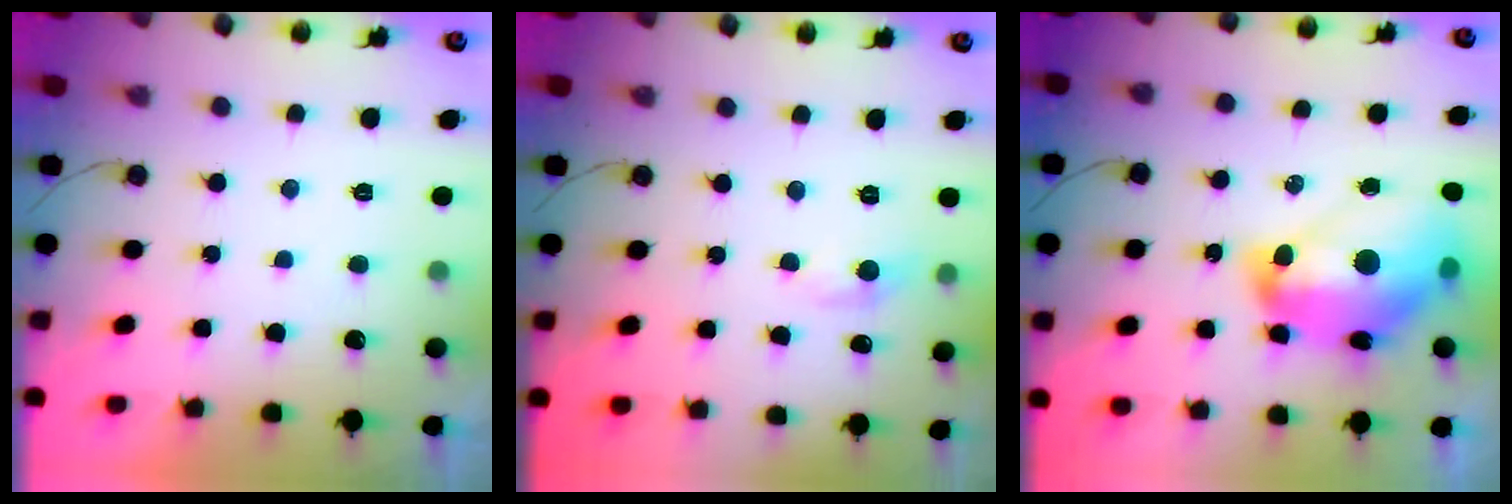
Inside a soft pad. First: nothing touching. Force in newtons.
{"total": 2.8, "press": 2.8, "slide": 0.4}
{"total": 20.0, "press": 19.9, "slide": 1.4}